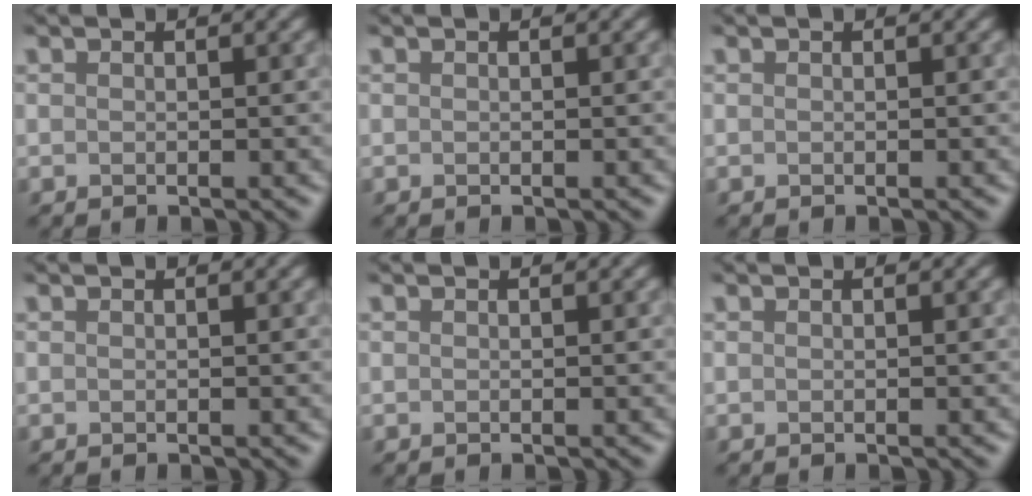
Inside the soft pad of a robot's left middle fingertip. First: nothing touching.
{"total": 0.0}
{"total": 0.0}
{"total": 0.0}
{"total": 0.0}
{"total": 0.0}